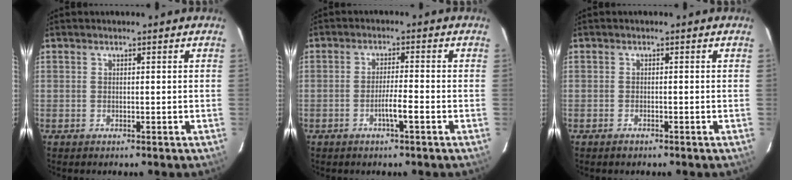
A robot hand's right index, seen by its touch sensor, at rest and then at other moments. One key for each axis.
{"total": 3.3, "fx": -1.5, "fy": -0.1, "fz": 3.0, "tx": -0.050, "ty": -0.002, "tz": -0.027}
{"total": 1.0, "fx": -0.8, "fy": 0.3, "fz": 0.5, "tx": -0.012, "ty": -0.001, "tz": -0.010}